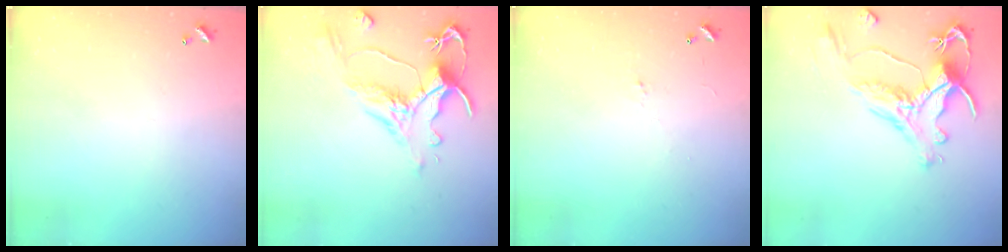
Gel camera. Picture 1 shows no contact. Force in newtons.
{"total": 1.6, "press": 0.4, "slide": 1.6}
{"total": 0.7, "press": 0.4, "slide": 0.6}
{"total": 1.5, "press": 0.7, "slide": 1.3}